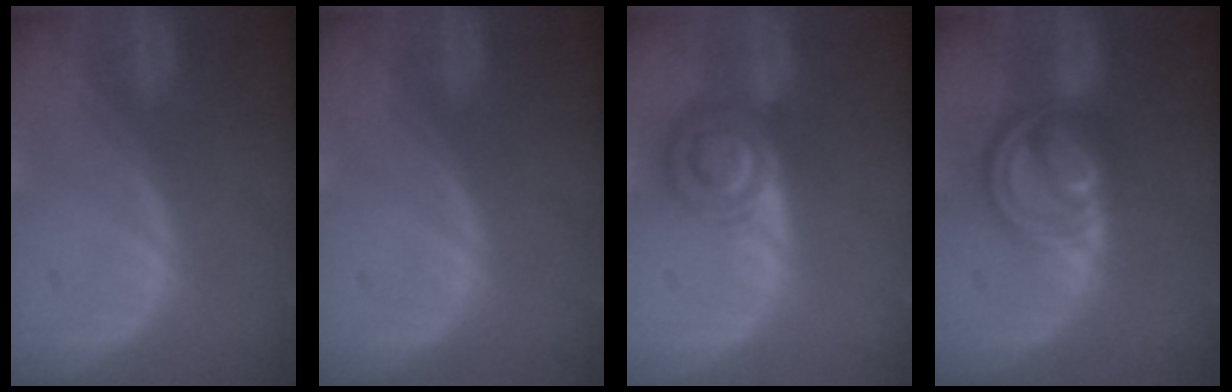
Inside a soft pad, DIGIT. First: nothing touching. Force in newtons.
{"total": 0.0}
{"total": 6.5, "press": 6.3, "slide": 1.8}
{"total": 8.1, "press": 6.9, "slide": 4.3}